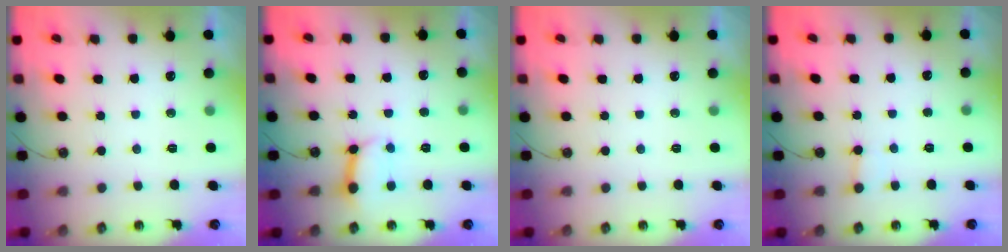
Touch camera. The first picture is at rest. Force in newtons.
{"total": 10.1, "press": 10.1, "slide": 1.2}
{"total": 0.0}
{"total": 2.1, "press": 2.1, "slide": 0.2}